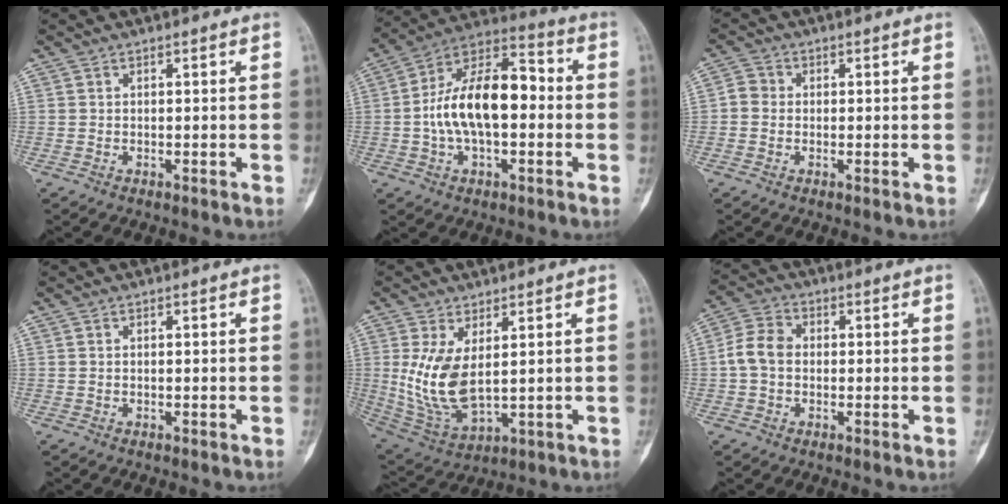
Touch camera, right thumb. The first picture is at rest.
{"total": 17.0, "force": [-0.9, 8.9, 14.5], "torque": [-0.244, 0.042, -0.026]}
{"total": 2.5, "force": [-0.3, 2.2, 1.1], "torque": [-0.013, 0.006, -0.016]}
{"total": 0.0}
{"total": 11.5, "force": [1.8, 5.7, 9.9], "torque": [-0.199, -0.019, 0.055]}
{"total": 6.1, "force": [-0.3, 4.6, 3.9], "torque": [-0.073, 0.018, -0.015]}